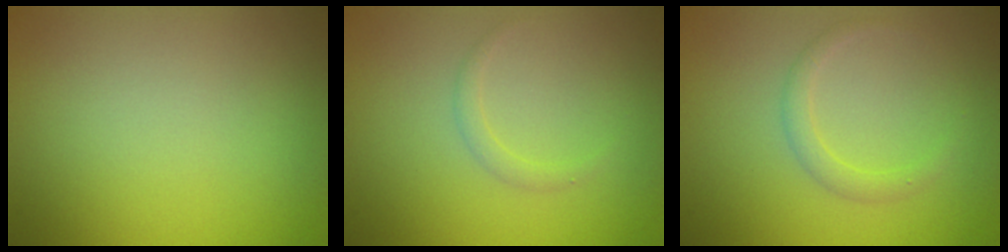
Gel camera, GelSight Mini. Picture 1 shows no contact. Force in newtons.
{"total": 1.0, "press": 1.0, "slide": 0.0}
{"total": 1.5, "press": 1.5, "slide": 0.1}